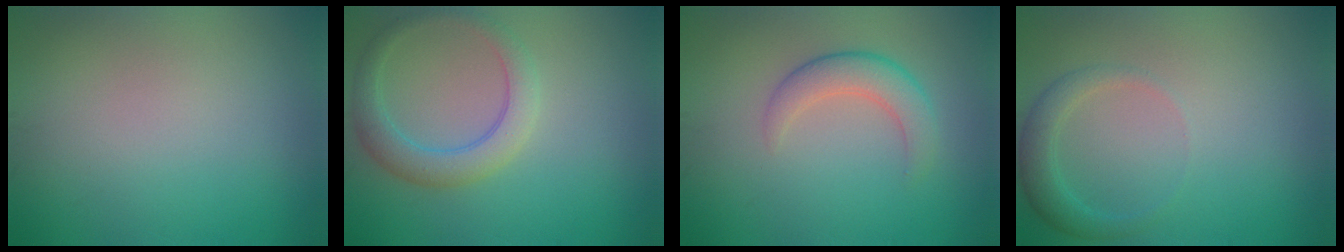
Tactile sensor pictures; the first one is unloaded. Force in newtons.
{"total": 3.6, "press": 3.6, "slide": 0.2}
{"total": 3.1, "press": 3.1, "slide": 0.3}
{"total": 2.1, "press": 2.1, "slide": 0.2}